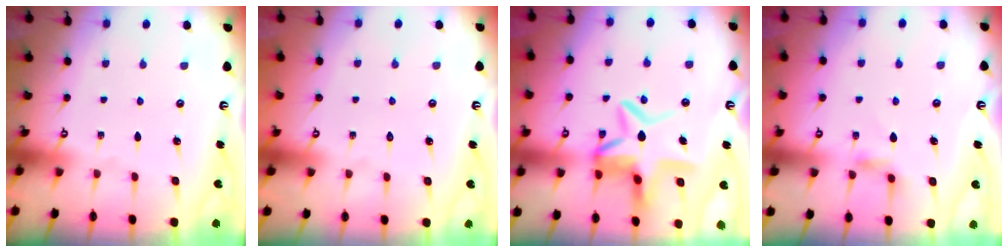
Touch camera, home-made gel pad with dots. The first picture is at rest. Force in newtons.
{"total": 1.6, "press": 1.6, "slide": 0.2}
{"total": 10.1, "press": 9.9, "slide": 2.3}
{"total": 3.6, "press": 3.5, "slide": 0.5}